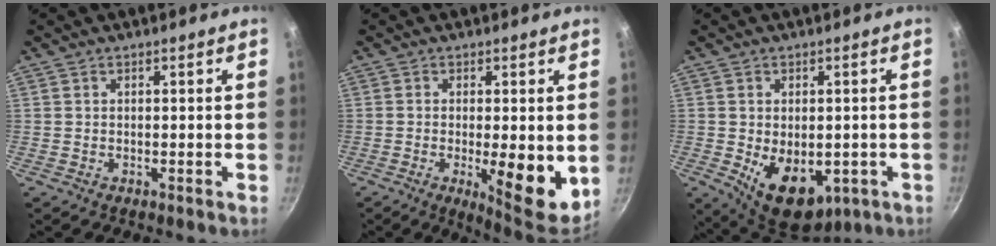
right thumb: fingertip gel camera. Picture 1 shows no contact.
{"total": 10.9, "force": [-1.5, 3.2, 10.4], "torque": [-0.130, -0.018, -0.012]}
{"total": 12.8, "force": [-3.1, 8.1, 9.4], "torque": [-0.107, -0.012, -0.023]}